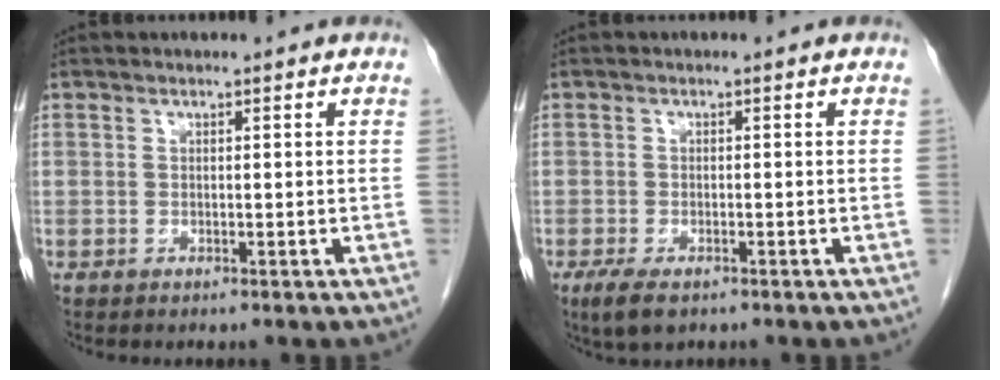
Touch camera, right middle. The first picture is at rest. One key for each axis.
{"total": 4.0, "fx": -2.5, "fy": 1.5, "fz": 2.7, "tx": -0.059, "ty": -0.009, "tz": -0.040}